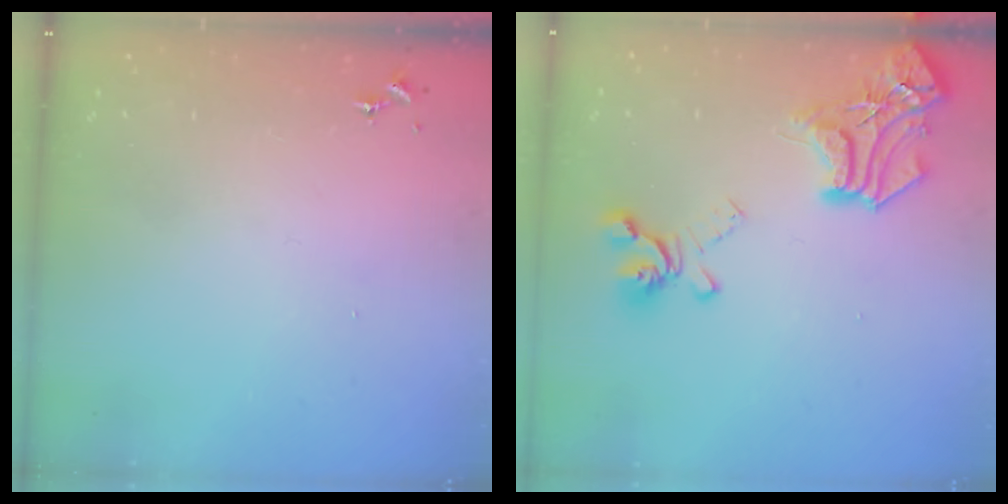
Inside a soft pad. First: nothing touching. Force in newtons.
{"total": 19.7, "press": 19.7, "slide": 1.4}